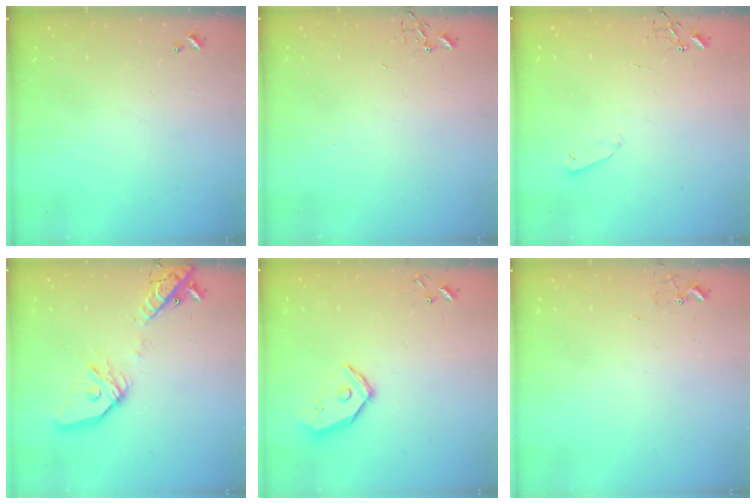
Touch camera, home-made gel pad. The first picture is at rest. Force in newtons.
{"total": 0.0}
{"total": 3.3, "press": 3.2, "slide": 0.7}
{"total": 18.6, "press": 18.3, "slide": 3.1}
{"total": 12.3, "press": 12.1, "slide": 1.9}
{"total": 5.4, "press": 5.4, "slide": 0.7}